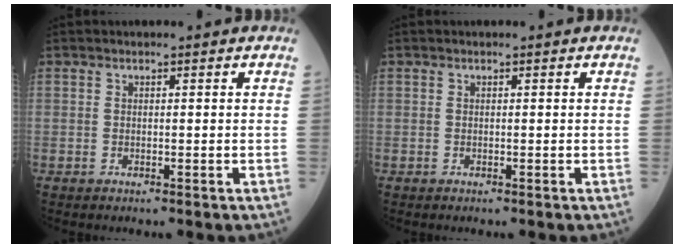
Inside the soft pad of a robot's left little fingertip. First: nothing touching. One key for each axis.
{"total": 0.0}